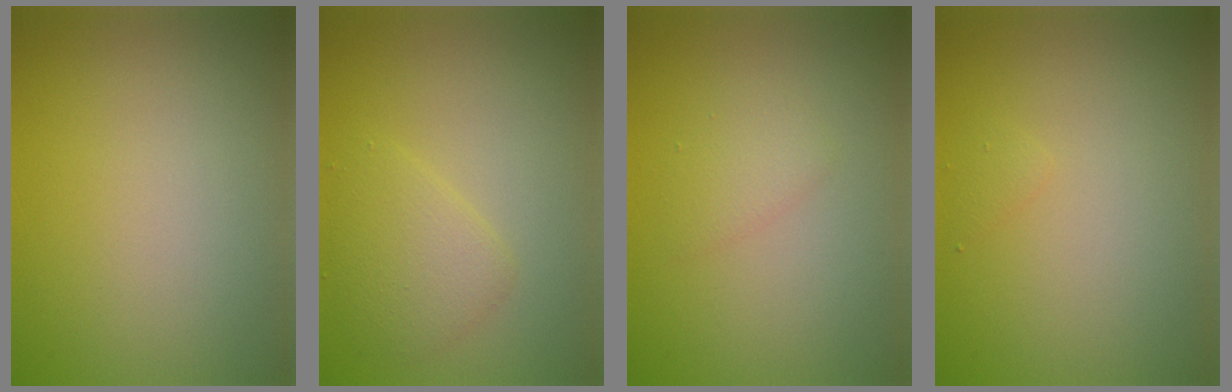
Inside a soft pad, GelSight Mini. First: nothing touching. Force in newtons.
{"total": 2.6, "press": 2.6, "slide": 0.1}
{"total": 1.4, "press": 1.4, "slide": 0.0}
{"total": 0.6, "press": 0.6, "slide": 0.0}